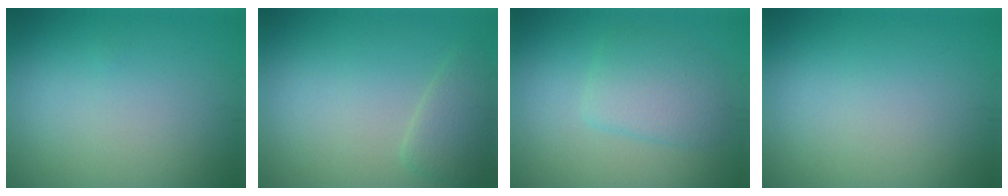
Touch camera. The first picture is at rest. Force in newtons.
{"total": 2.2, "press": 2.1, "slide": 0.3}
{"total": 3.4, "press": 3.4, "slide": 0.1}
{"total": 0.0}